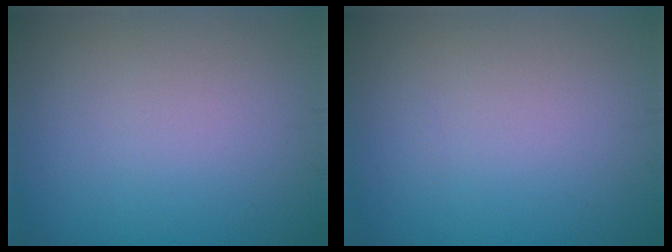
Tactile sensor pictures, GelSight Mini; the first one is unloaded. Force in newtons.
{"total": 0.0}